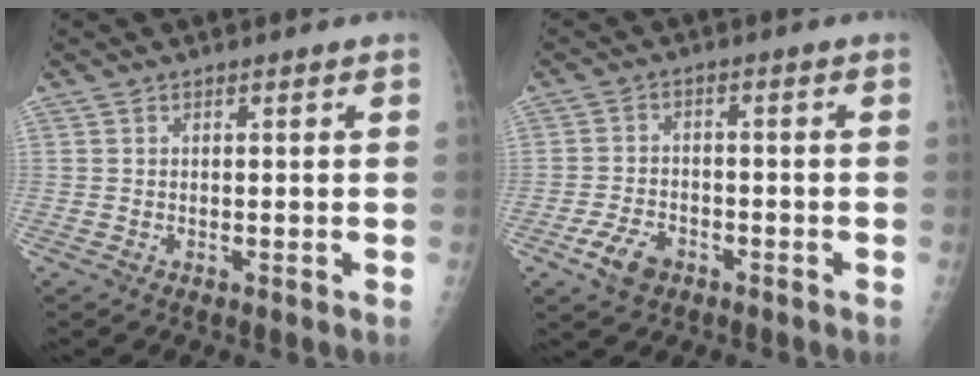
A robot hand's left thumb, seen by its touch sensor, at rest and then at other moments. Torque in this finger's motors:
{"motor_torque": [-0.11, 0.26, 0.10, 0.07, 0.00]}